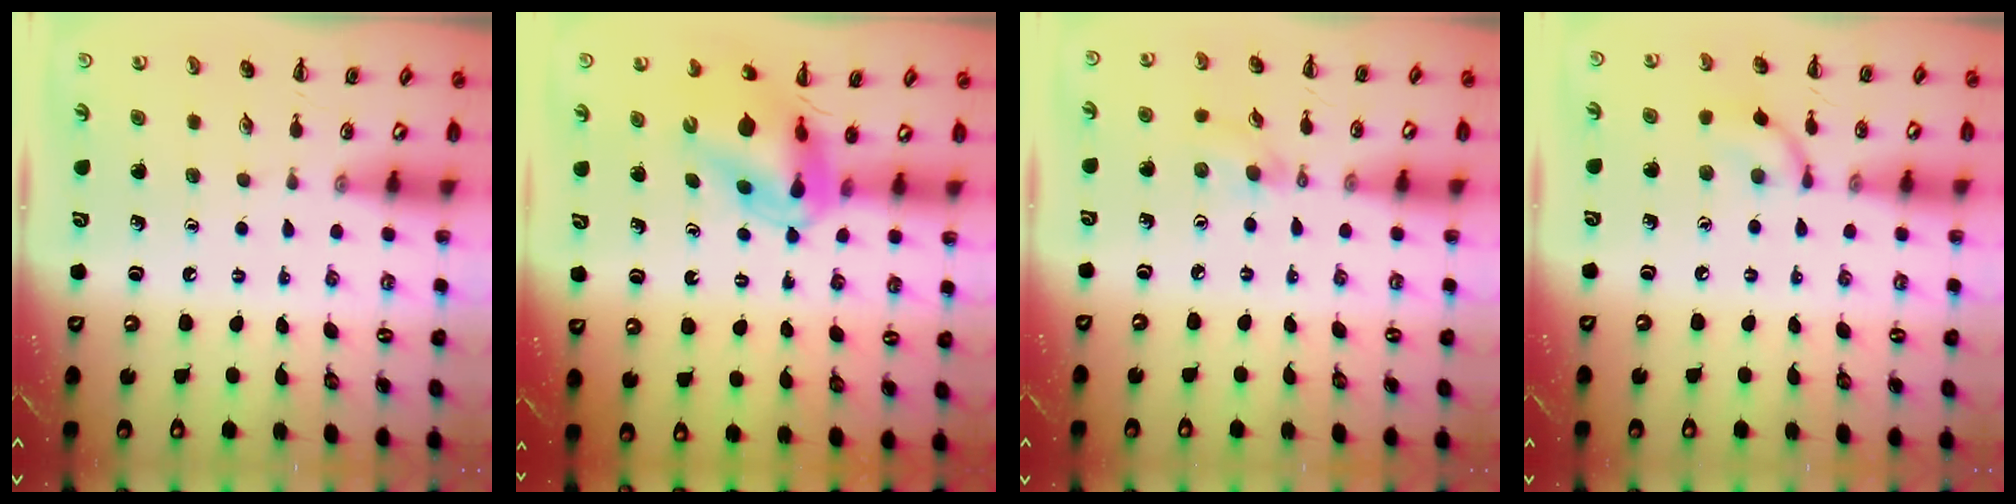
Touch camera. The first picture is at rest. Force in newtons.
{"total": 10.7, "press": 10.1, "slide": 3.4}
{"total": 3.4, "press": 3.1, "slide": 1.3}
{"total": 7.6, "press": 7.6, "slide": 0.4}